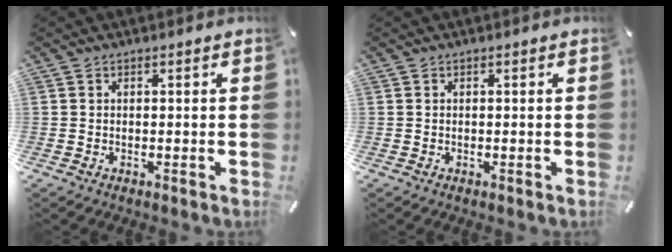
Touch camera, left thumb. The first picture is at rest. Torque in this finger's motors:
{"motor_torque": [0.00, 0.00, -0.03, 0.03, 0.00]}